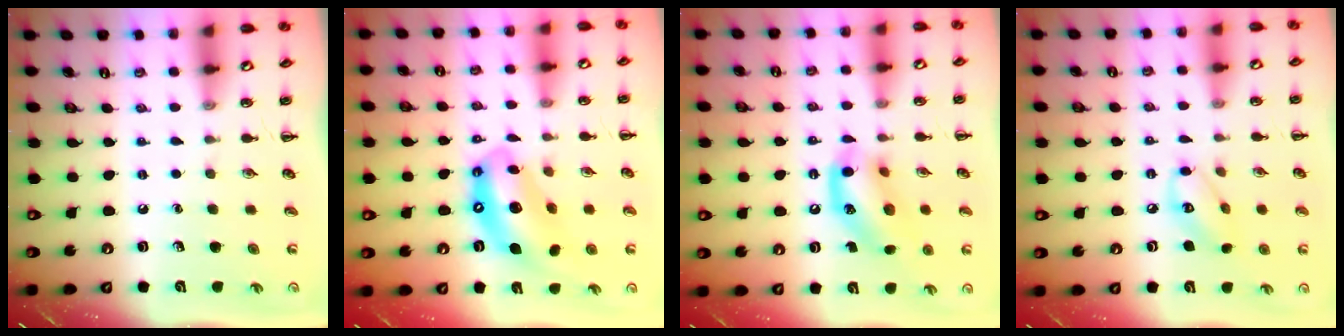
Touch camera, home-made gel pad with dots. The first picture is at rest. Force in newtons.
{"total": 13.8, "press": 13.4, "slide": 3.3}
{"total": 14.1, "press": 13.8, "slide": 3.0}
{"total": 8.0, "press": 7.9, "slide": 0.8}